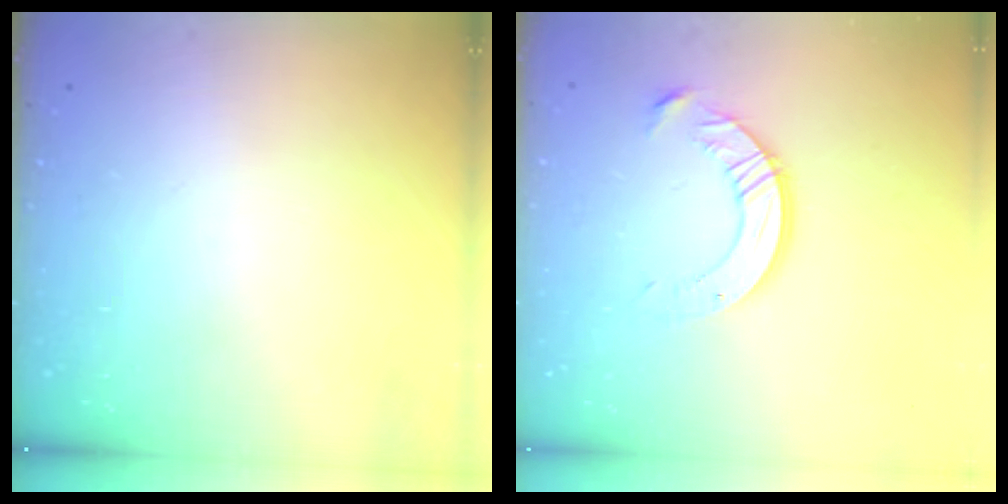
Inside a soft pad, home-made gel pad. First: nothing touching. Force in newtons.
{"total": 10.5, "press": 10.4, "slide": 0.9}